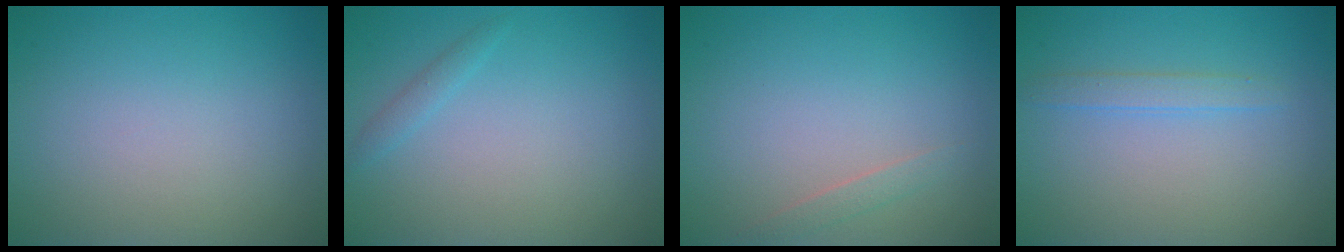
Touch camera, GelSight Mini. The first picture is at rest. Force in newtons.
{"total": 0.9, "press": 0.9, "slide": 0.0}
{"total": 0.8, "press": 0.8, "slide": 0.0}
{"total": 1.4, "press": 1.4, "slide": 0.1}